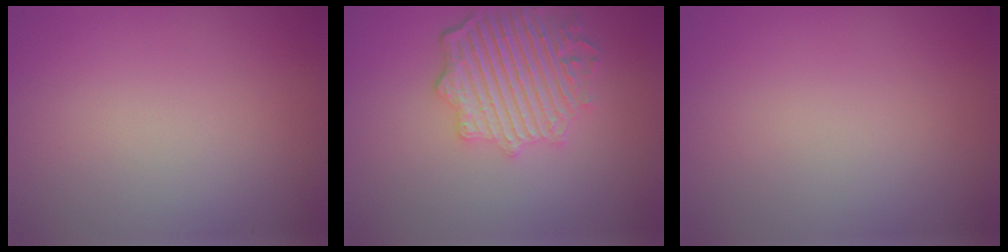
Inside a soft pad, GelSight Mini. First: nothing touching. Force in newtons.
{"total": 5.7, "press": 4.5, "slide": 3.5}
{"total": 0.0}